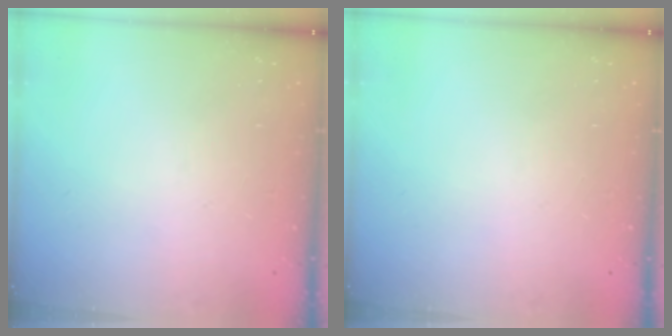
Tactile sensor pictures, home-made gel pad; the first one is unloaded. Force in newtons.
{"total": 0.0}